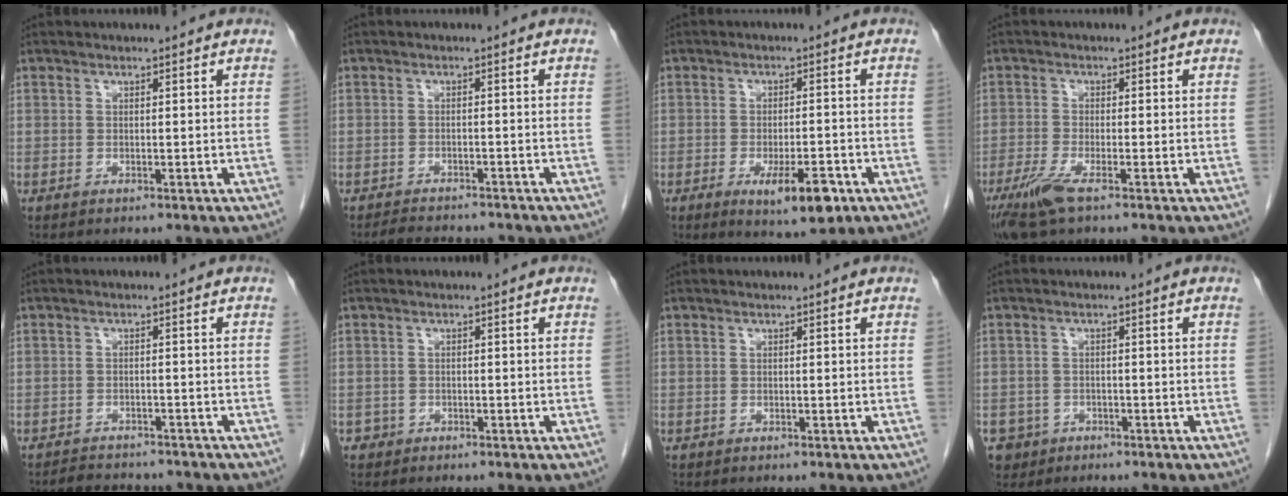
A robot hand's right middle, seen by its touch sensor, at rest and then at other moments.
{"total": 6.3, "force": [-5.8, 1.6, 2.0], "torque": [-0.030, -0.005, -0.081]}
{"total": 7.3, "force": [-3.5, 2.1, 6.0], "torque": [-0.092, -0.009, -0.046]}
{"total": 5.1, "force": [-3.2, 0.5, 3.9], "torque": [-0.086, -0.016, -0.064]}
{"total": 6.3, "force": [-5.9, 1.9, 1.4], "torque": [-0.020, -0.001, -0.079]}
{"total": 1.1, "force": [-0.6, 0.9, -0.1], "torque": [0.000, 0.006, -0.012]}
{"total": 0.0}
{"total": 3.7, "force": [-2.0, 3.2, 0.1], "torque": [0.000, 0.010, -0.031]}